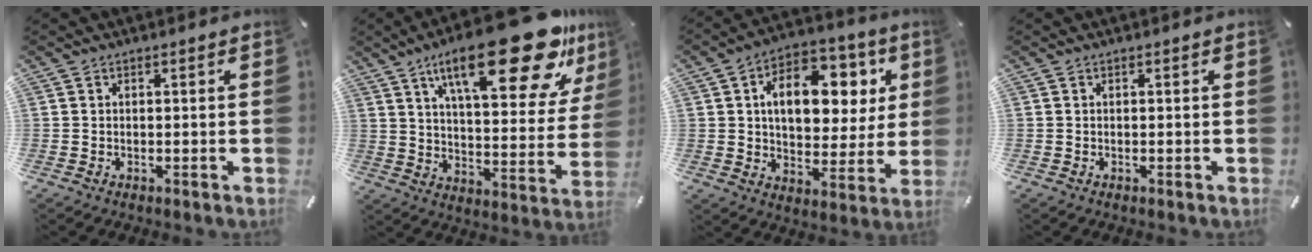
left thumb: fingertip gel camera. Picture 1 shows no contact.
{"total": 26.8, "force": [16.3, 8.8, 19.4], "torque": [-0.286, -0.096, 0.259]}
{"total": 15.7, "force": [4.7, 10.5, 10.7], "torque": [-0.152, -0.010, 0.081]}
{"total": 0.0}